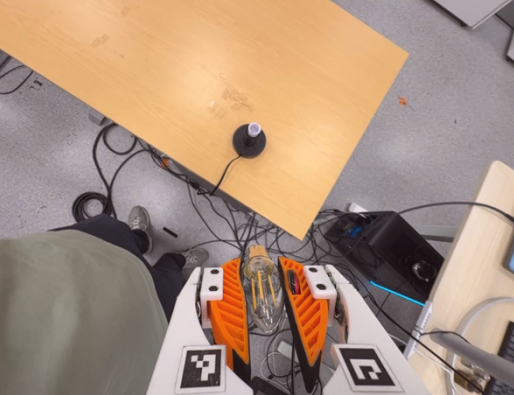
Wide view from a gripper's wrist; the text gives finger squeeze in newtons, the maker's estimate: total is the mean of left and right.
{"total": 19.5, "left": 20.8, "right": 18.2}